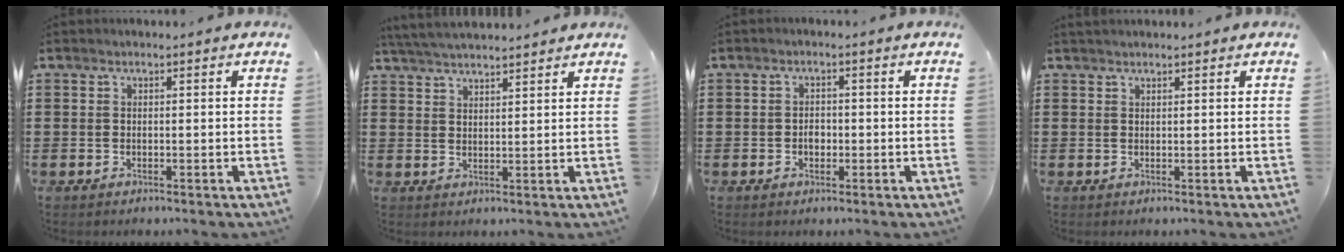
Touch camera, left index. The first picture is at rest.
{"total": 3.9, "force": [3.8, 0.0, 0.9], "torque": [-0.028, -0.009, 0.070]}
{"total": 1.8, "force": [-0.3, 1.2, 1.3], "torque": [-0.028, 0.005, -0.006]}
{"total": 0.8, "force": [0.8, 0.1, 0.2], "torque": [-0.005, 0.000, 0.016]}